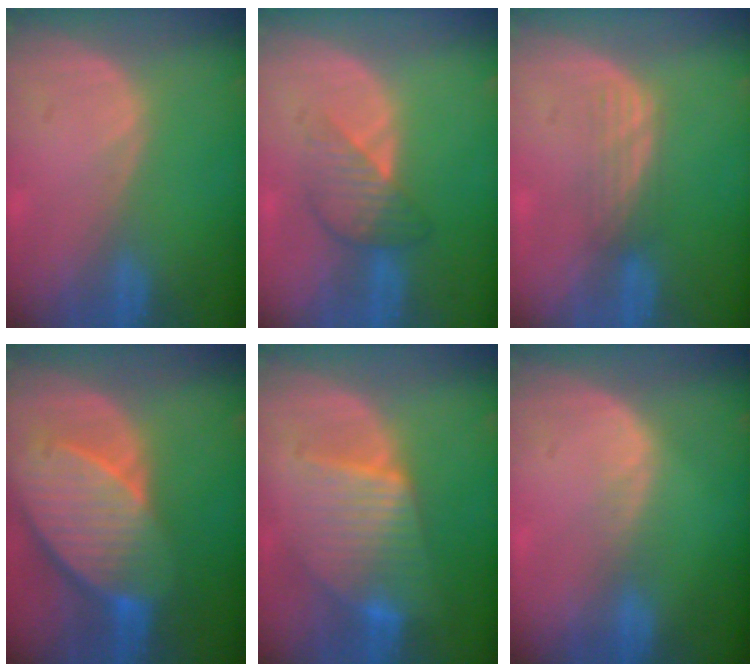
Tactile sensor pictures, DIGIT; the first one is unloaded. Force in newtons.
{"total": 4.3, "press": 4.3, "slide": 0.2}
{"total": 3.1, "press": 2.6, "slide": 1.6}
{"total": 10.7, "press": 9.4, "slide": 5.1}
{"total": 7.9, "press": 7.9, "slide": 0.3}
{"total": 2.0, "press": 1.1, "slide": 1.7}